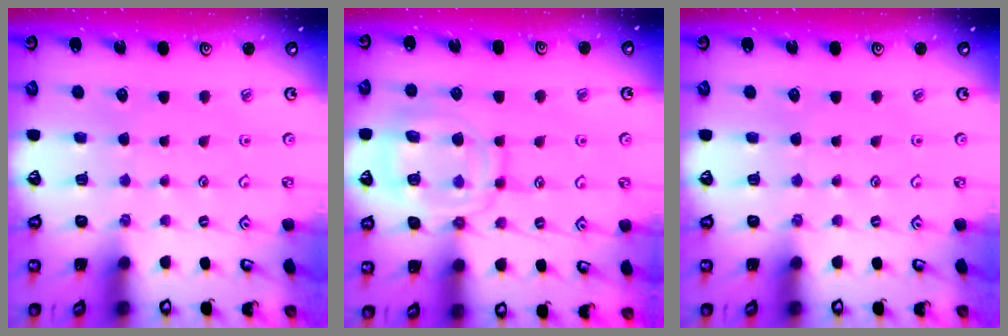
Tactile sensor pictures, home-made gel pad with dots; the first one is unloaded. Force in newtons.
{"total": 13.5, "press": 13.5, "slide": 1.2}
{"total": 0.0}